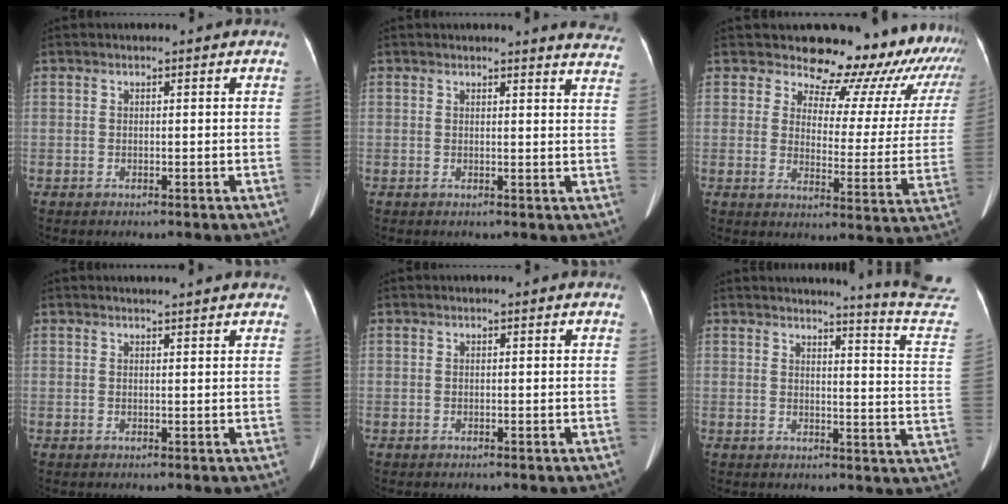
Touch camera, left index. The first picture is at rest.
{"total": 7.3, "force": [7.2, 0.2, 1.0], "torque": [0.007, -0.054, 0.046]}
{"total": 20.3, "force": [19.1, 5.9, 3.5], "torque": [-0.014, -0.095, 0.198]}
{"total": 5.3, "force": [4.9, 0.6, 2.0], "torque": [-0.026, 0.016, 0.052]}
{"total": 0.0}
{"total": 13.6, "force": [13.2, -3.2, 1.2], "torque": [-0.020, -0.147, 0.131]}